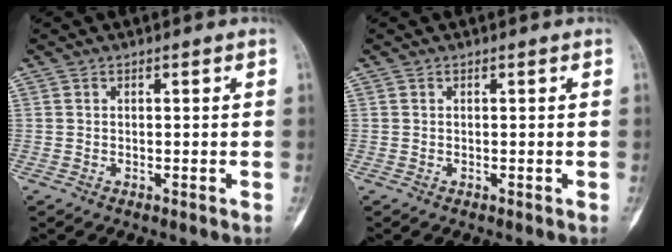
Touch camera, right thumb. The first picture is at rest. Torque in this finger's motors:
{"motor_torque": [-0.03, 0.00, 0.01, -0.01, 0.00]}